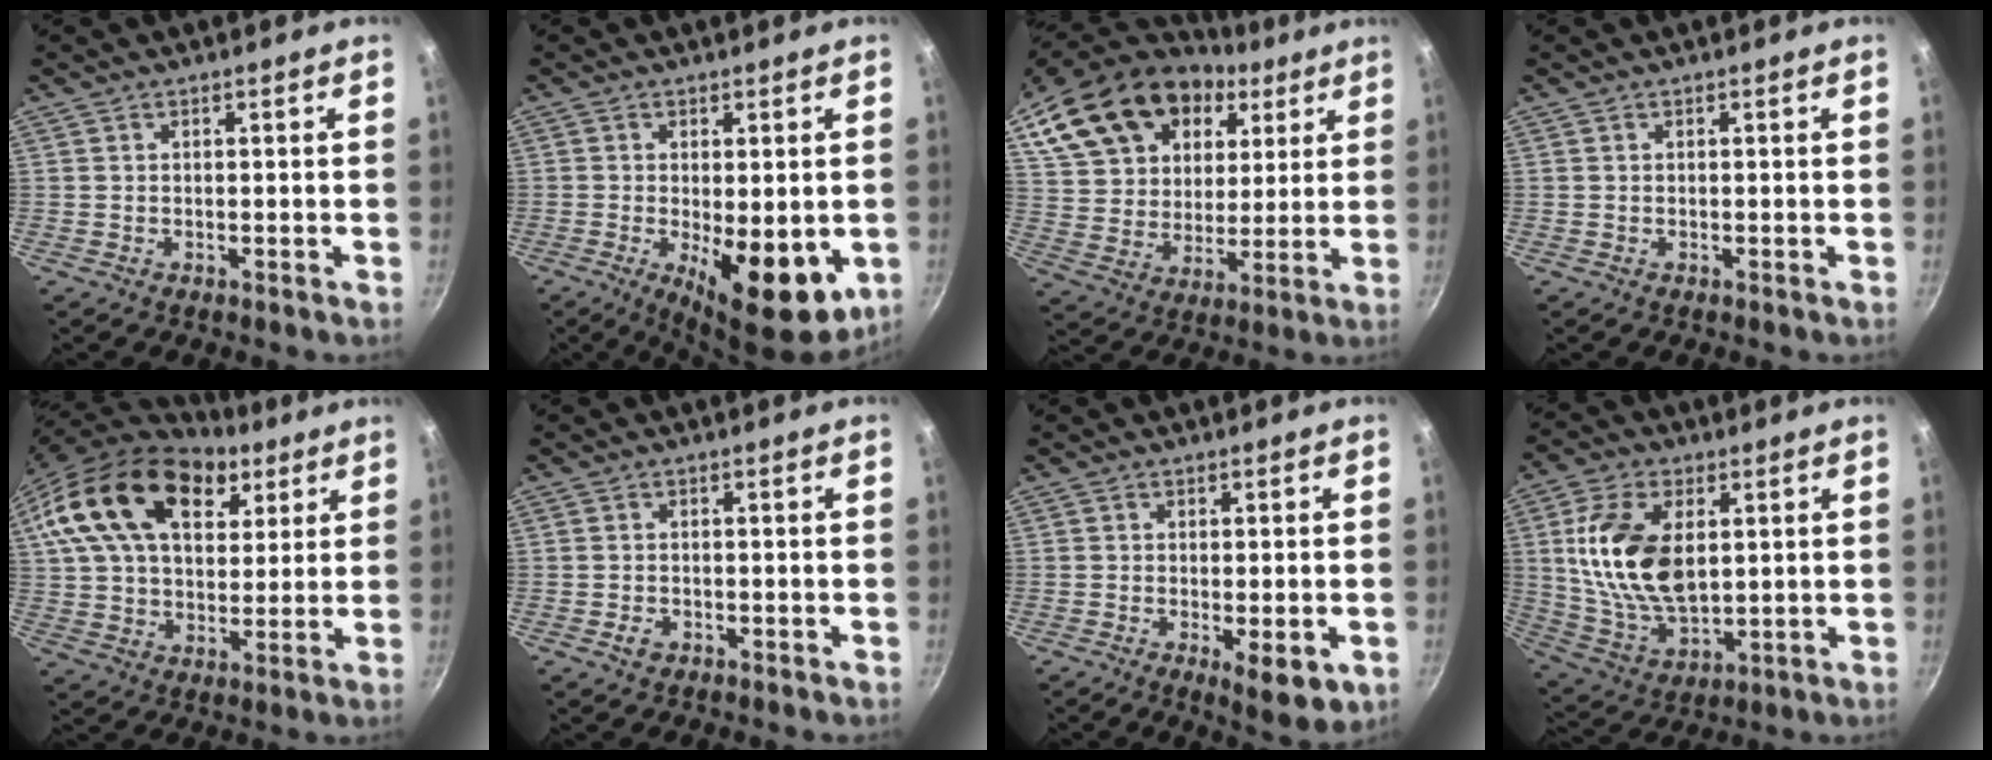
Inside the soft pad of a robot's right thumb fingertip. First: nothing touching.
{"total": 13.3, "force": [-3.0, 5.4, 11.8], "torque": [-0.147, -0.008, -0.027]}
{"total": 24.5, "force": [11.9, 16.5, 13.5], "torque": [-0.242, -0.004, 0.218]}
{"total": 0.0}
{"total": 23.4, "force": [10.9, 14.1, 15.1], "torque": [-0.241, -0.012, 0.185]}
{"total": 2.1, "force": [-0.9, 1.5, 1.1], "torque": [-0.016, 0.008, -0.014]}
{"total": 7.6, "force": [-2.2, 2.6, 6.8], "torque": [-0.090, -0.006, -0.024]}
{"total": 16.8, "force": [3.0, 9.8, 13.2], "torque": [-0.237, -0.015, 0.068]}